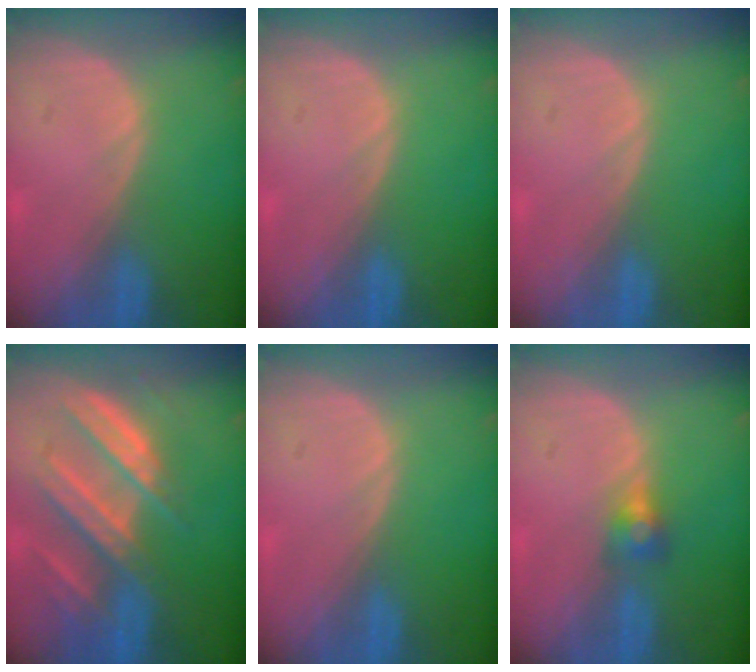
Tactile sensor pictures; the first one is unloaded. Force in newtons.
{"total": 0.0}
{"total": 0.0}
{"total": 9.5, "press": 8.4, "slide": 4.3}
{"total": 0.0}
{"total": 2.8, "press": 2.5, "slide": 1.3}